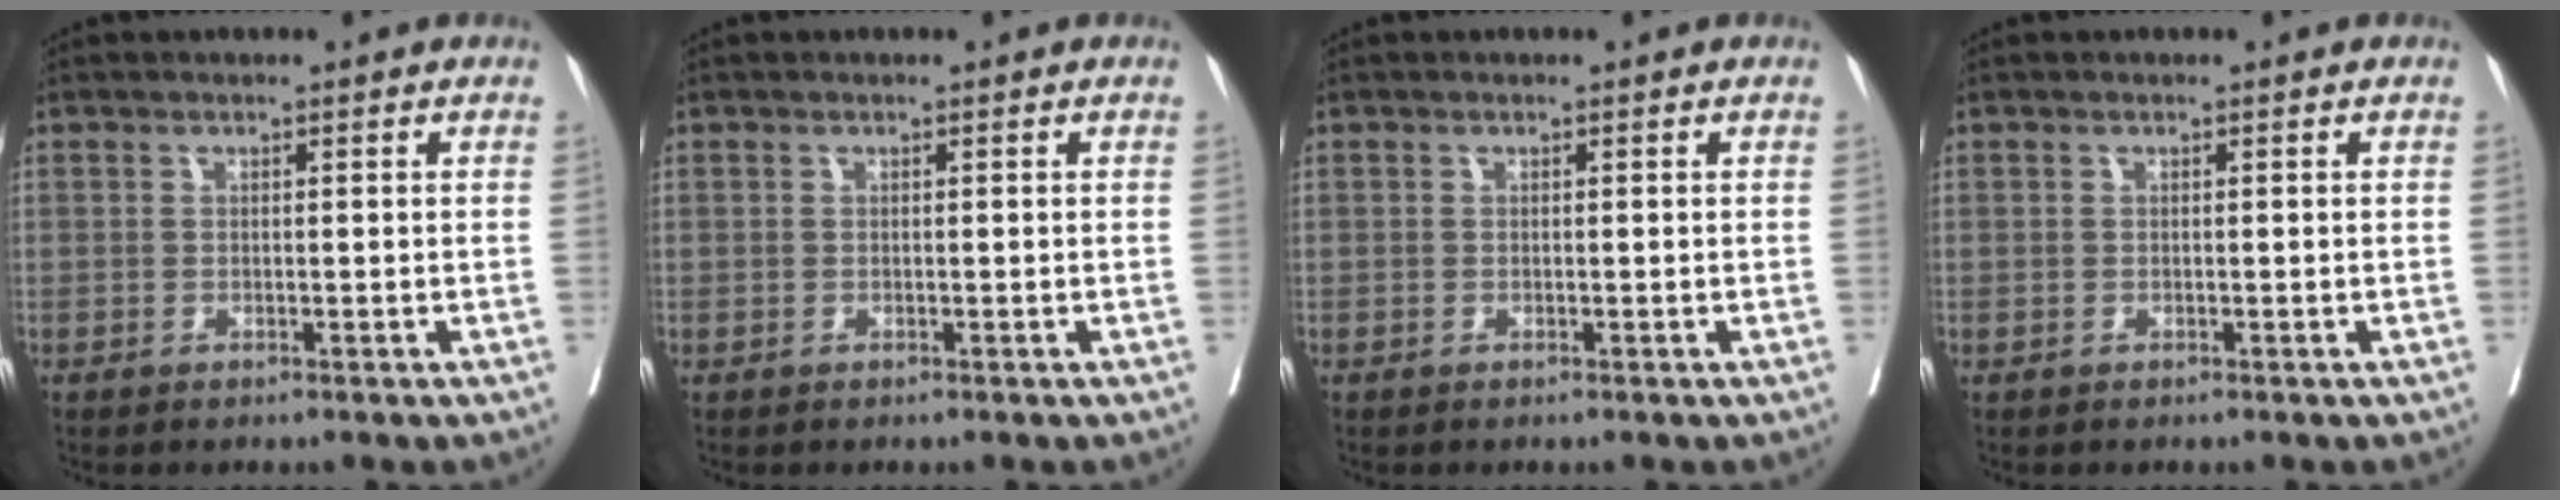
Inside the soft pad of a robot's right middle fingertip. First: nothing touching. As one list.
[{"total": 0.0}, {"total": 0.0}, {"total": 0.0}]